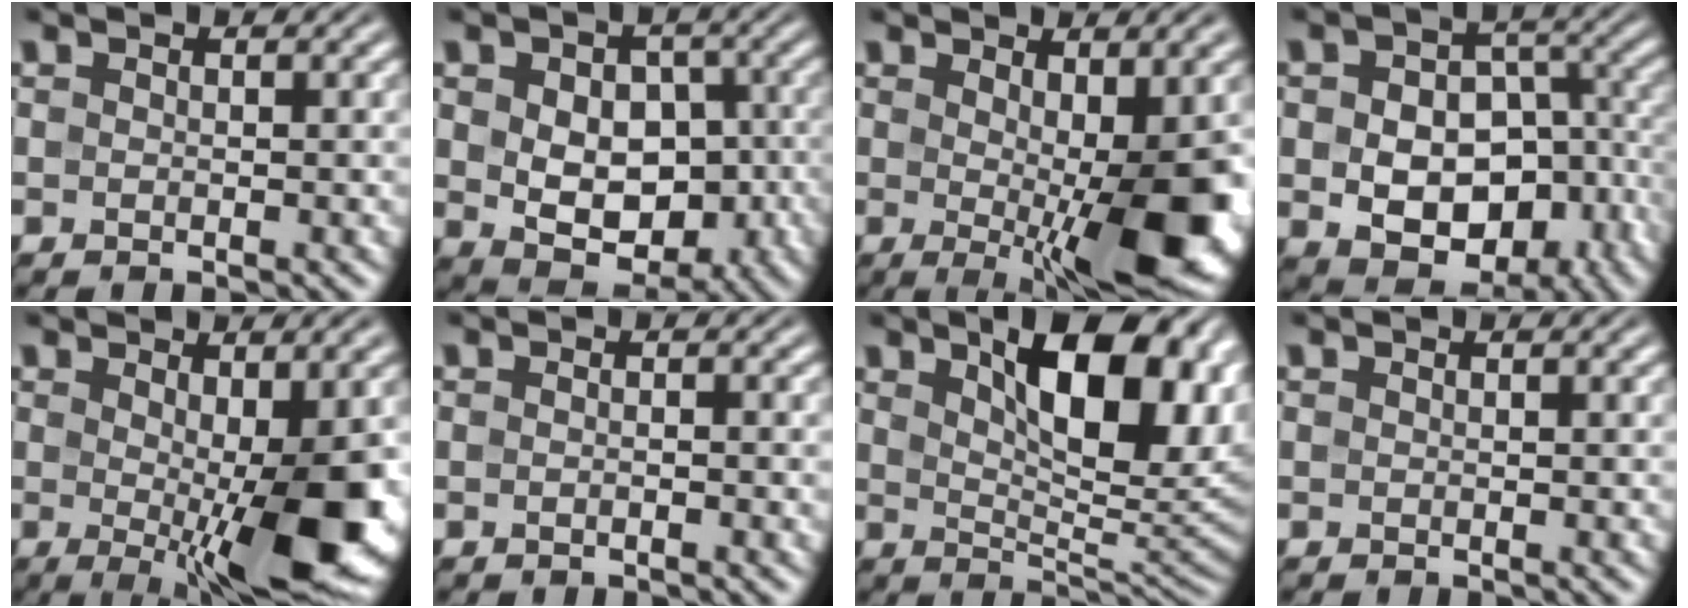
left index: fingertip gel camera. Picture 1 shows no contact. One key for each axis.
{"total": 8.5, "fx": -0.5, "fy": 5.9, "fz": 6.1, "tx": -0.076, "ty": -0.008, "tz": 0.000}
{"total": 10.3, "fx": -0.7, "fy": 3.3, "fz": 9.7, "tx": -0.137, "ty": -0.017, "tz": -0.006}
{"total": 12.2, "fx": -2.9, "fy": 8.4, "fz": 8.4, "tx": -0.111, "ty": -0.020, "tz": -0.035}
{"total": 10.4, "fx": -1.1, "fy": 3.0, "fz": 9.9, "tx": -0.144, "ty": -0.022, "tz": -0.009}
{"total": 1.6, "fx": -0.4, "fy": 0.4, "fz": 1.4, "tx": -0.018, "ty": -0.002, "tz": -0.011}
{"total": 11.3, "fx": 3.9, "fy": 4.7, "fz": 9.5, "tx": -0.134, "ty": 0.005, "tz": 0.059}
{"total": 0.0}